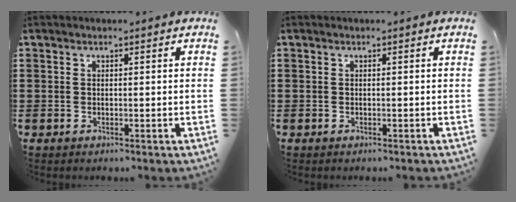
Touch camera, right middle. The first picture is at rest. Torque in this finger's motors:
{"motor_torque": [0.26, -0.26, 0.01, 0.05]}